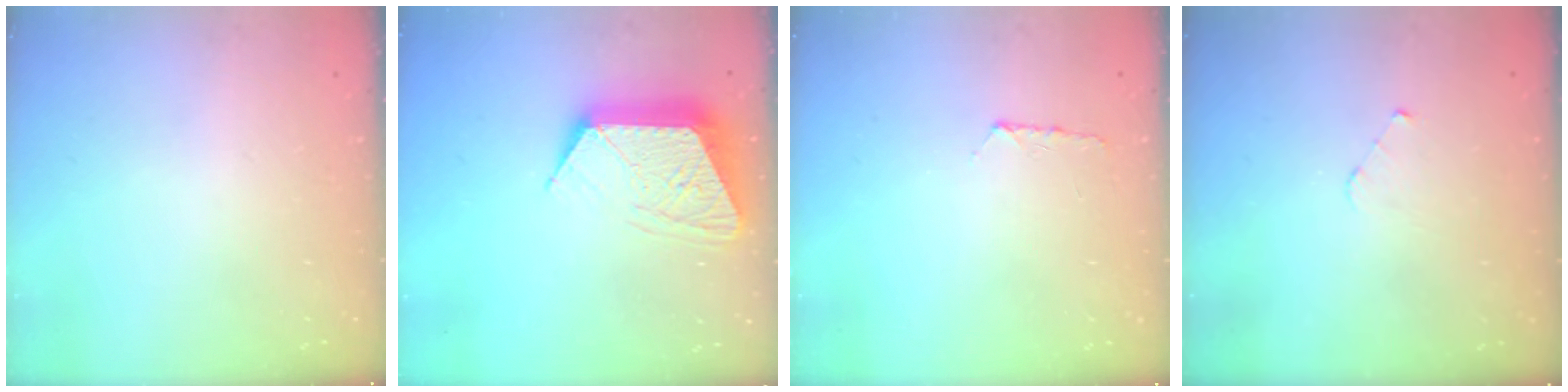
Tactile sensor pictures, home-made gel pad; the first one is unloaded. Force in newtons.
{"total": 13.0, "press": 13.0, "slide": 0.9}
{"total": 5.9, "press": 5.9, "slide": 0.7}
{"total": 3.2, "press": 3.1, "slide": 0.3}